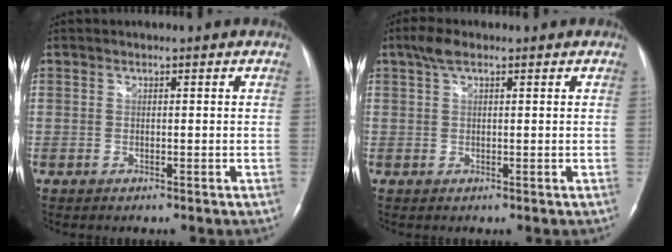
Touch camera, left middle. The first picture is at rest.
{"total": 2.7, "force": [1.7, 0.9, 1.9], "torque": [-0.044, 0.016, 0.035]}